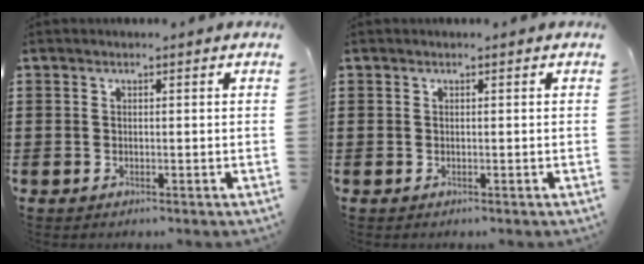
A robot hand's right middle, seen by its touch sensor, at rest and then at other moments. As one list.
[{"total": 0.0}]